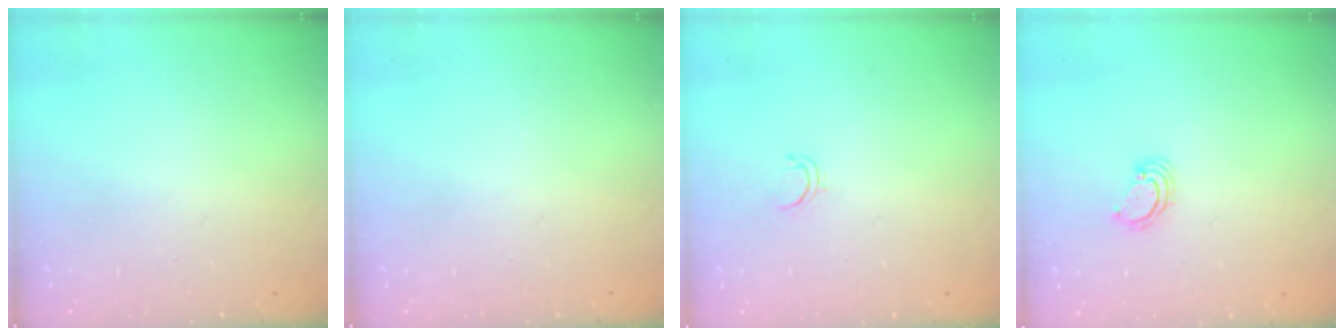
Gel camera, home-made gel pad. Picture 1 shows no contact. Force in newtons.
{"total": 0.0}
{"total": 3.3, "press": 3.2, "slide": 0.3}
{"total": 3.6, "press": 3.6, "slide": 0.4}